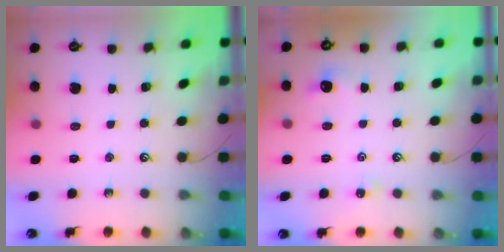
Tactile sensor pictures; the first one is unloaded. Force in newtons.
{"total": 2.2, "press": 2.1, "slide": 0.6}